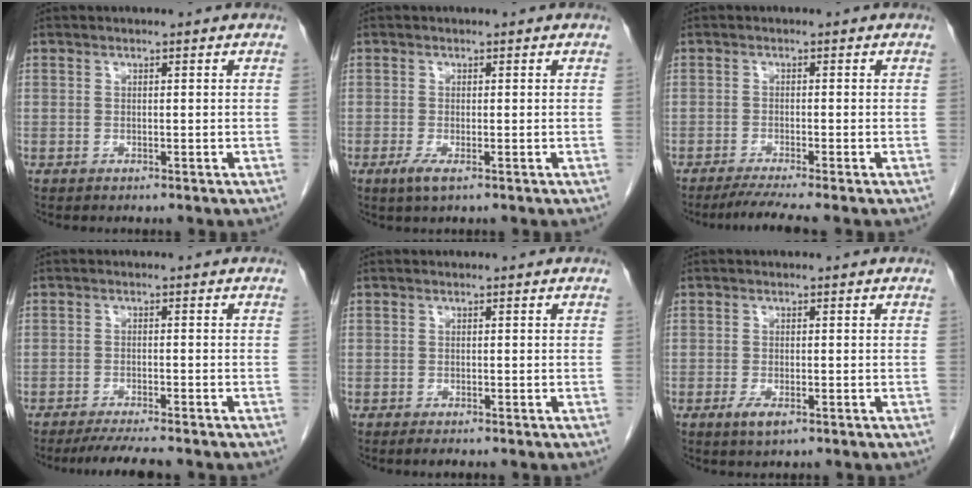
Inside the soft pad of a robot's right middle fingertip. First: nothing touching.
{"total": 2.0, "force": [-1.0, 0.2, 1.8], "torque": [-0.038, -0.008, -0.017]}
{"total": 4.2, "force": [-3.4, -1.1, 2.2], "torque": [-0.040, -0.017, -0.062]}
{"total": 5.4, "force": [-4.7, -0.1, 2.7], "torque": [-0.041, -0.016, -0.076]}
{"total": 1.0, "force": [-0.8, 0.0, 0.6], "torque": [-0.016, -0.005, -0.012]}
{"total": 2.3, "force": [-1.2, 0.6, 1.9], "torque": [-0.039, -0.005, -0.020]}